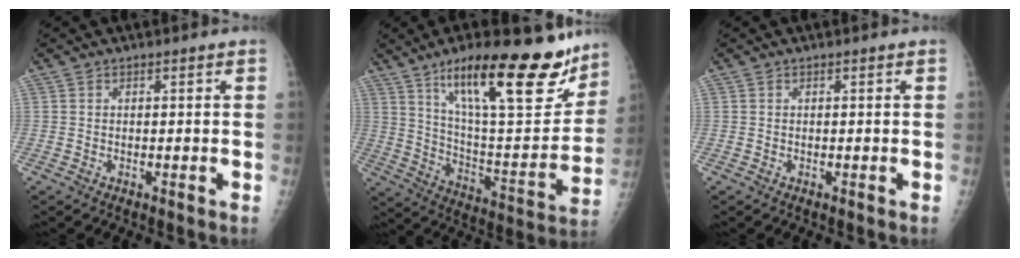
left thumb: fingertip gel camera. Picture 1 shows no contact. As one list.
[{"total": 26.2, "force": [16.8, 7.6, 18.5], "torque": [-0.241, -0.069, 0.272]}, {"total": 0.0}]